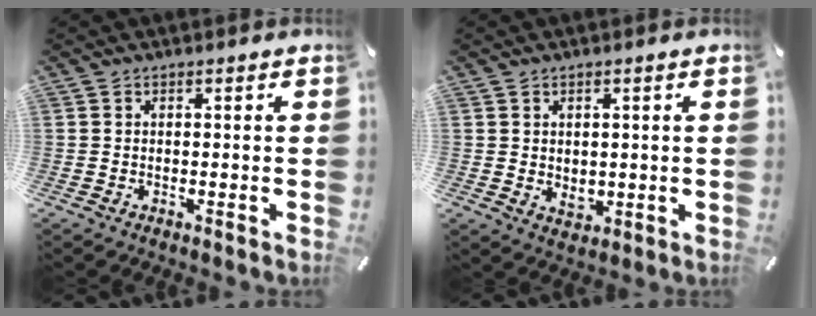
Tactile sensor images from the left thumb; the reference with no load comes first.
{"total": 2.5, "force": [0.7, 2.3, 0.9], "torque": [-0.001, -0.004, 0.011]}